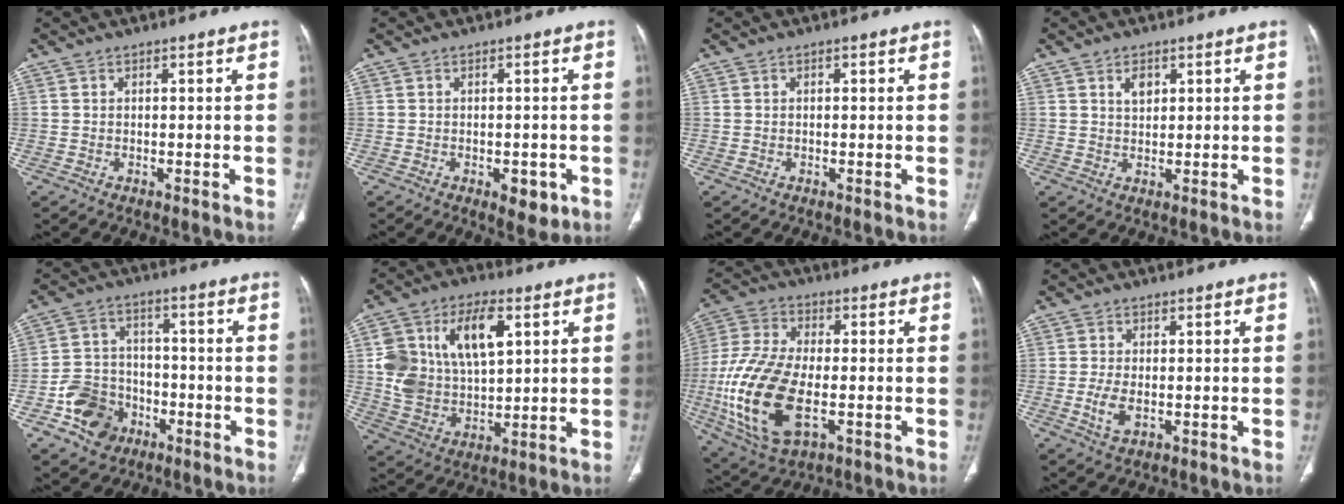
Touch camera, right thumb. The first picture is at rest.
{"total": 4.3, "force": [-1.6, 2.2, 3.3], "torque": [-0.025, 0.000, -0.013]}
{"total": 0.5, "force": [0.2, 0.2, 0.4], "torque": [-0.009, 0.002, 0.004]}
{"total": 2.9, "force": [1.4, 1.8, 1.8], "torque": [-0.020, -0.009, 0.025]}
{"total": 10.4, "force": [-4.8, 8.3, 4.0], "torque": [-0.044, 0.031, -0.081]}
{"total": 18.7, "force": [3.9, 13.3, 12.6], "torque": [-0.195, 0.014, 0.077]}
{"total": 19.8, "force": [-4.2, 10.0, 16.6], "torque": [-0.361, 0.001, -0.069]}
{"total": 3.9, "force": [-0.8, 2.1, 3.2], "torque": [-0.072, -0.007, -0.013]}